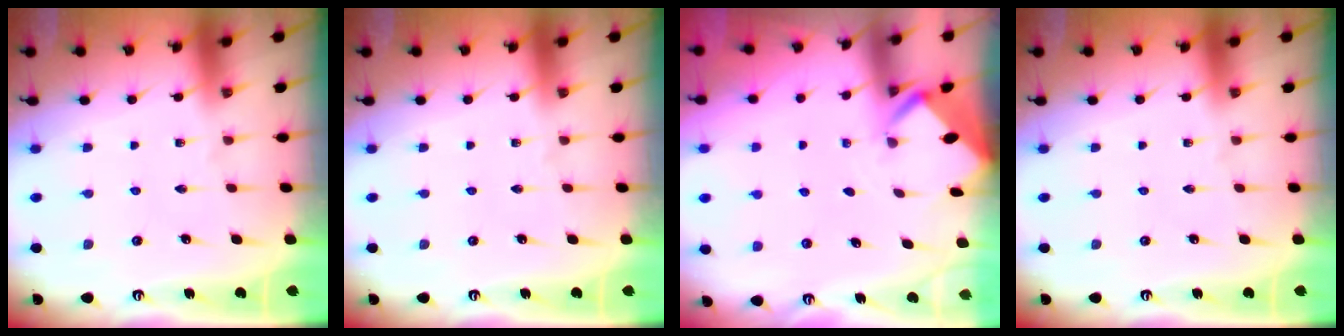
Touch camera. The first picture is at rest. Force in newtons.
{"total": 0.0}
{"total": 2.2, "press": 2.2, "slide": 0.1}
{"total": 0.0}